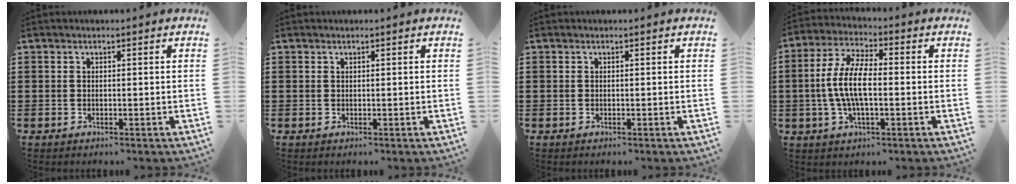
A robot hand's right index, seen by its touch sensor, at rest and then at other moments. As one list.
[{"total": 0.0}, {"total": 0.0}, {"total": 8.2, "force": [-0.9, 2.8, 7.7], "torque": [-0.178, -0.012, -0.025]}]